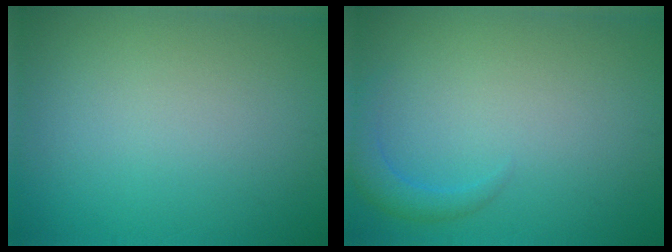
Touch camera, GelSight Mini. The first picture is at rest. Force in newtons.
{"total": 1.8, "press": 1.8, "slide": 0.1}